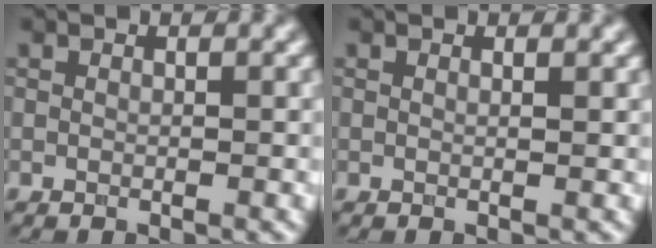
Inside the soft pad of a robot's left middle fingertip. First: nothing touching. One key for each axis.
{"total": 0.7, "fx": 0.3, "fy": 0.3, "fz": 0.6, "tx": -0.001, "ty": 0.003, "tz": 0.000}